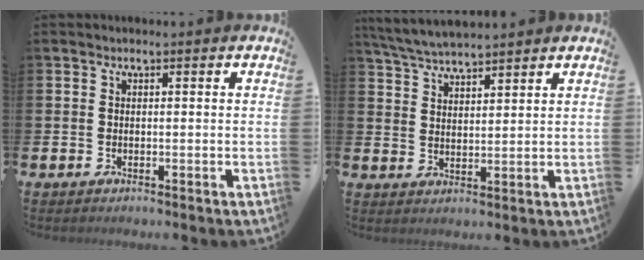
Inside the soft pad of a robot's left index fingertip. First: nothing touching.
{"total": 4.9, "force": [4.9, 0.2, 0.8], "torque": [-0.038, -0.019, 0.090]}